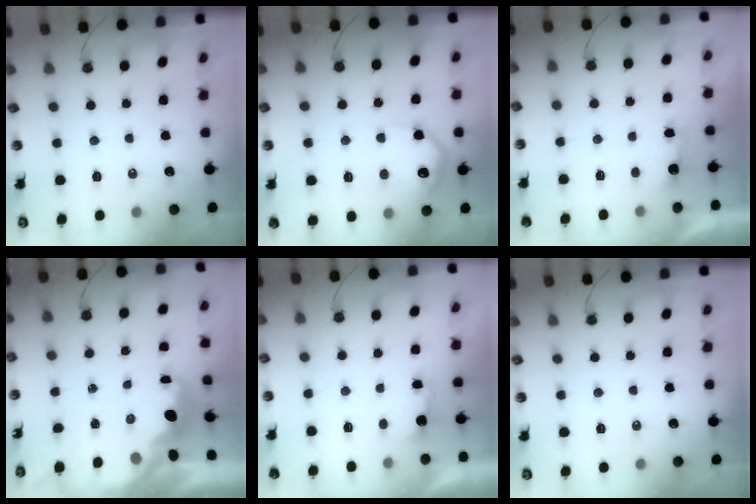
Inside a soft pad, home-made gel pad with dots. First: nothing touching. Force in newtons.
{"total": 12.9, "press": 12.9, "slide": 0.6}
{"total": 2.3, "press": 2.2, "slide": 0.8}
{"total": 3.6, "press": 3.6, "slide": 0.4}
{"total": 2.1, "press": 1.9, "slide": 0.9}
{"total": 0.0}